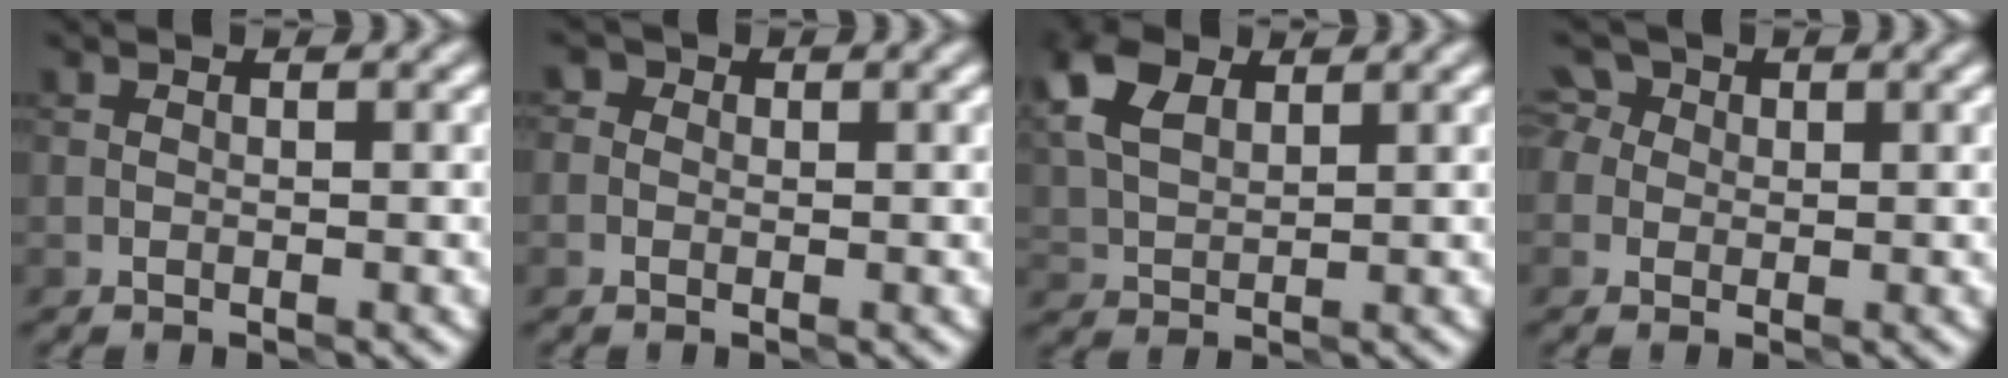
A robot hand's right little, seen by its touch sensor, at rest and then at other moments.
{"total": 1.4, "force": [0.3, 1.3, 0.5], "torque": [0.003, 0.001, -0.012]}
{"total": 5.5, "force": [2.8, 3.2, 3.5], "torque": [-0.092, 0.015, 0.053]}
{"total": 2.8, "force": [1.0, 2.4, 1.0], "torque": [0.001, 0.016, -0.005]}